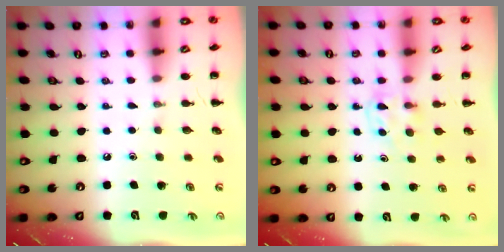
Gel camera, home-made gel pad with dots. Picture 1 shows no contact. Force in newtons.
{"total": 3.6, "press": 3.3, "slide": 1.3}